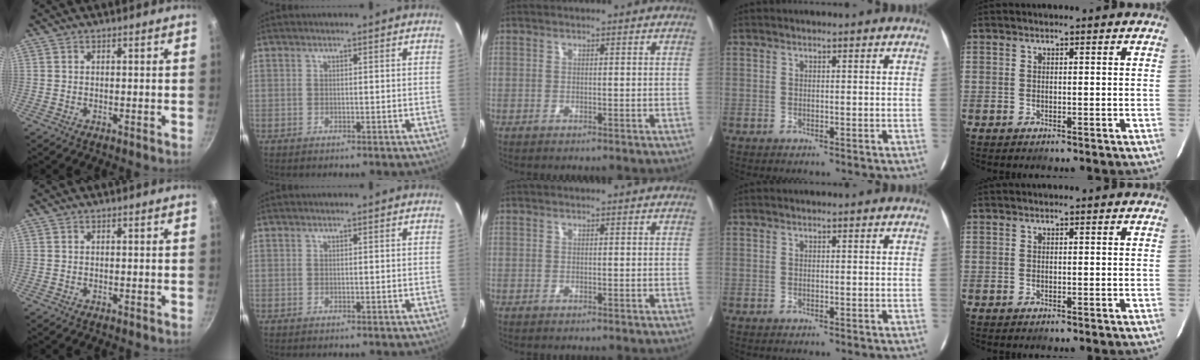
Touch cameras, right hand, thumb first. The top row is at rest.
{}